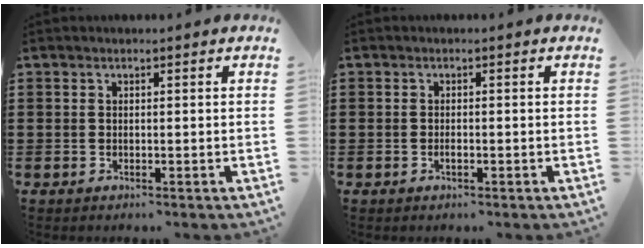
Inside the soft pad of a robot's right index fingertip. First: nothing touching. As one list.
[{"total": 0.9, "force": [-0.4, 0.2, 0.8], "torque": [-0.017, -0.007, -0.006]}]